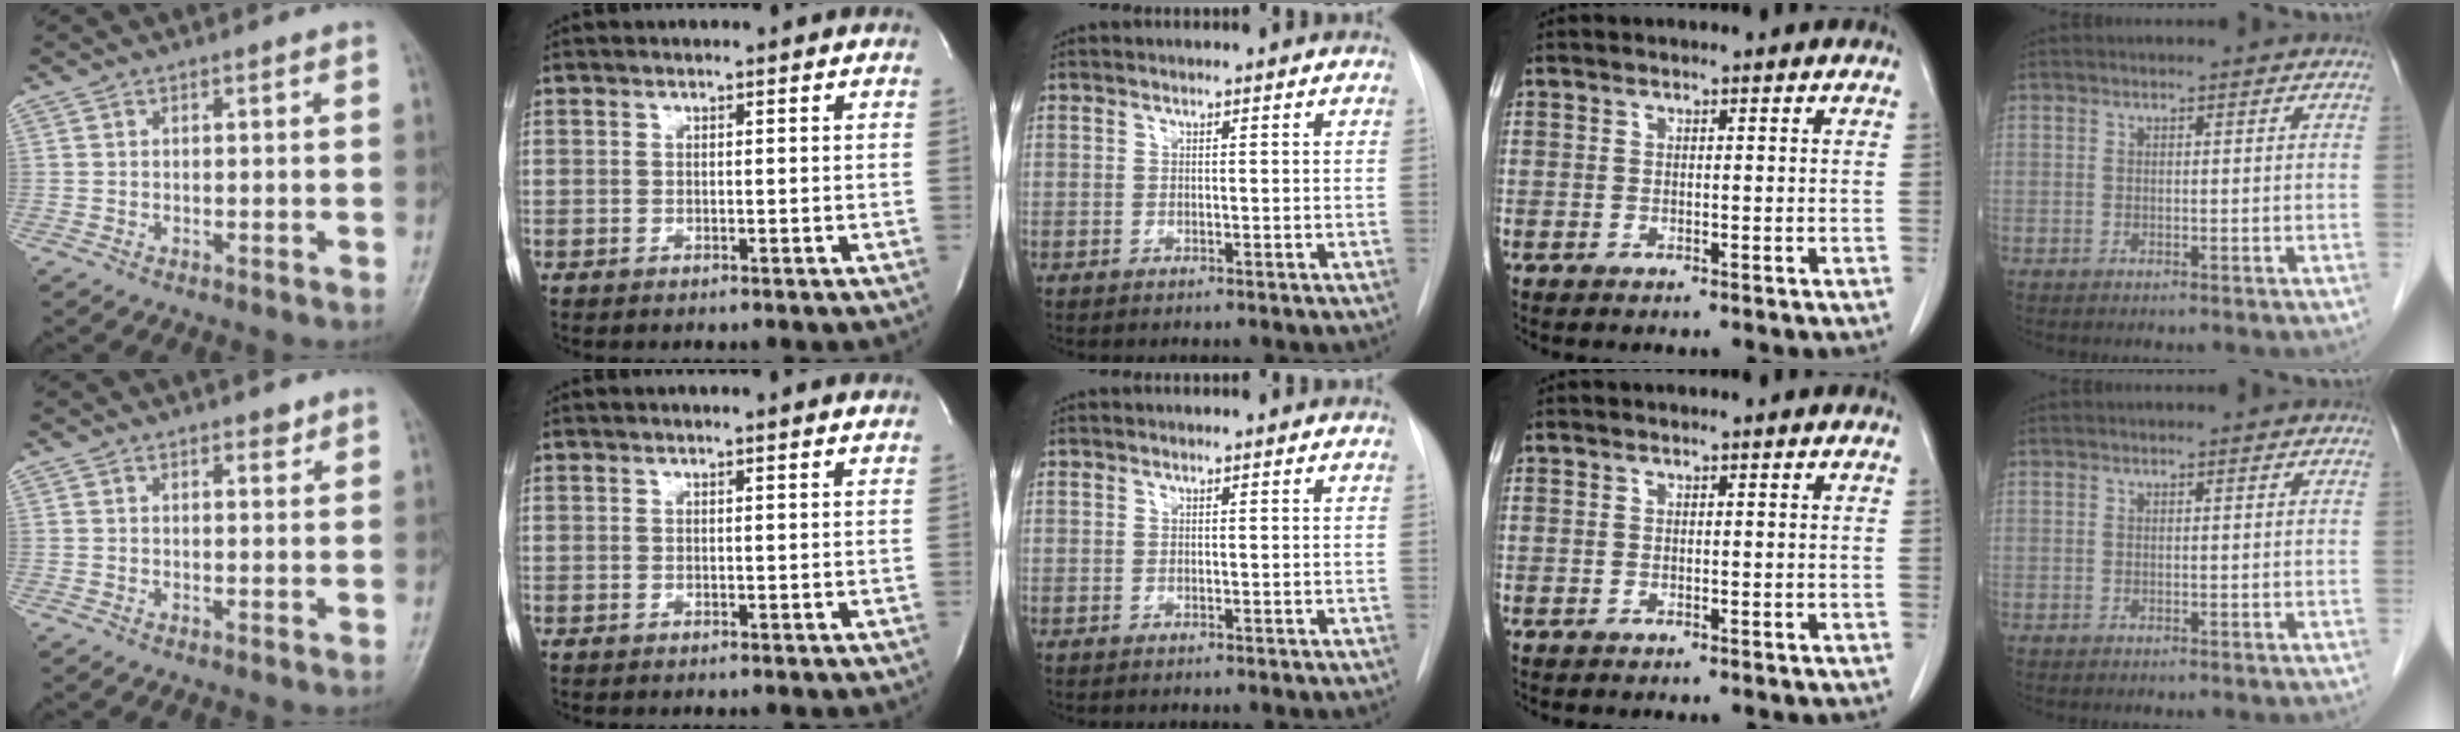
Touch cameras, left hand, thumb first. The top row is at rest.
{"thumb": {"total": 1.9, "force": [1.4, 0.8, 1.0], "torque": [-0.005, -0.007, 0.017]}, "index": {"total": 0.9, "force": [0.9, -0.1, 0.3], "torque": [-0.016, 0.001, 0.011]}}